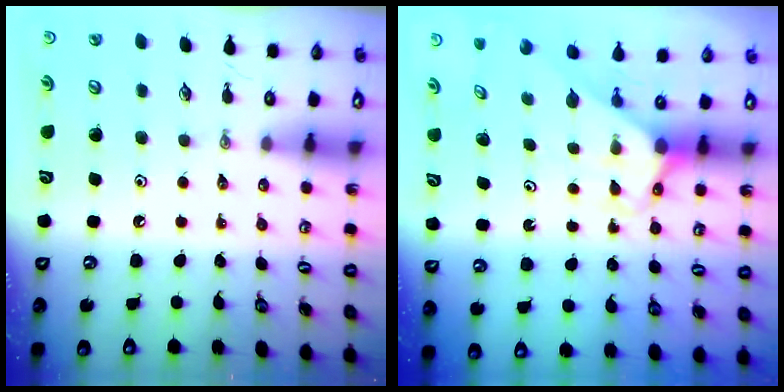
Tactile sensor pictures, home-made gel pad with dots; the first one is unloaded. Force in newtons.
{"total": 2.6, "press": 2.6, "slide": 0.1}